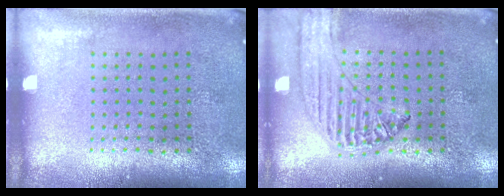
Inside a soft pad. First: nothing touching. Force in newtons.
{"total": 1.3, "press": 1.3, "slide": 0.2}